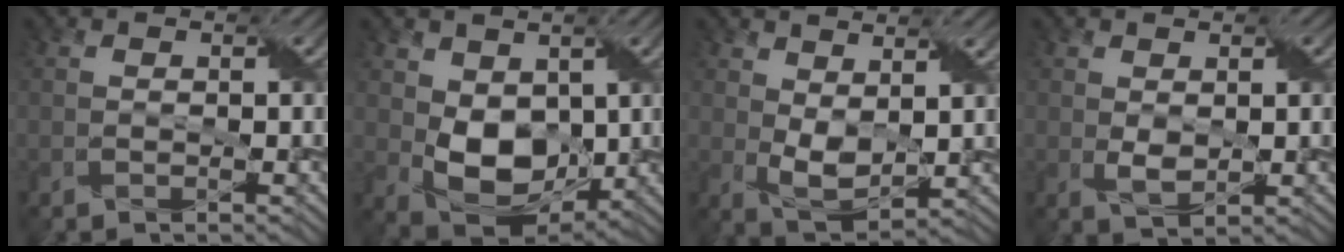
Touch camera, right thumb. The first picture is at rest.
{"total": 8.1, "force": [0.8, 5.8, 5.6], "torque": [-0.125, -0.016, 0.019]}
{"total": 5.4, "force": [2.0, 2.9, 4.1], "torque": [-0.094, -0.004, 0.040]}
{"total": 2.4, "force": [0.5, 1.5, 1.8], "torque": [-0.040, -0.004, 0.013]}